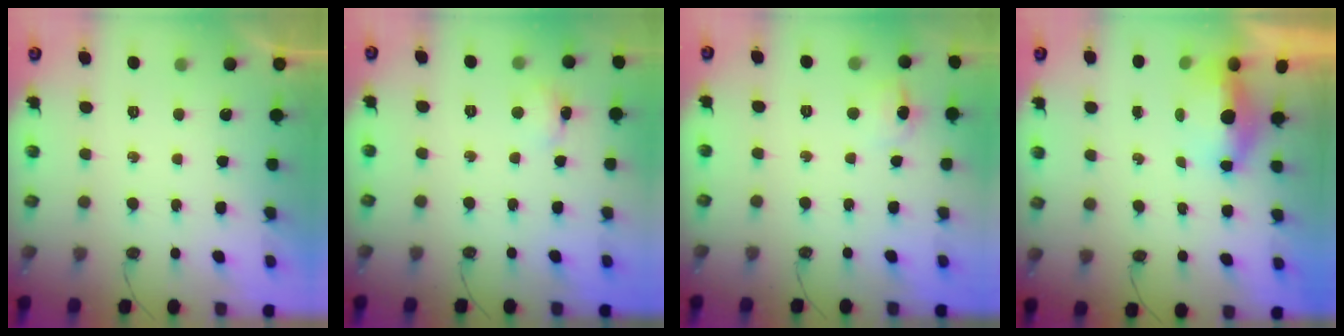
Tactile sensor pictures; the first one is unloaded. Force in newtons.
{"total": 4.0, "press": 3.9, "slide": 0.8}
{"total": 6.7, "press": 6.7, "slide": 0.7}
{"total": 12.8, "press": 6.2, "slide": 11.2}